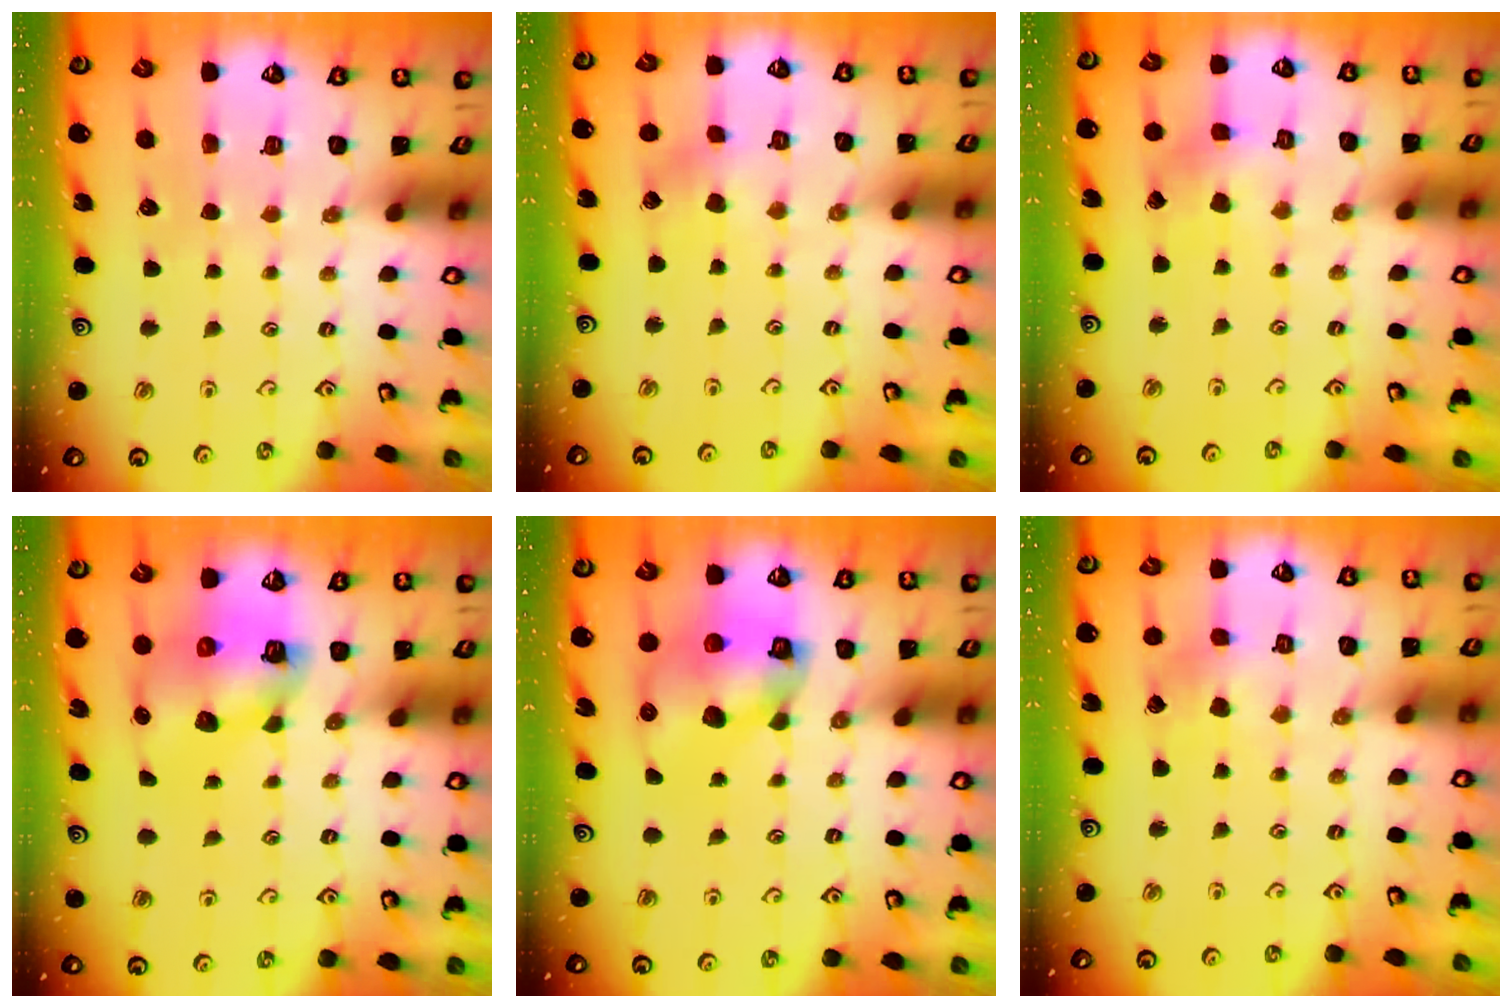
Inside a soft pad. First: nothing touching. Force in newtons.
{"total": 2.5, "press": 2.4, "slide": 0.7}
{"total": 2.7, "press": 2.7, "slide": 0.2}
{"total": 9.9, "press": 9.8, "slide": 1.3}
{"total": 10.5, "press": 10.4, "slide": 1.6}
{"total": 2.5, "press": 2.5, "slide": 0.3}